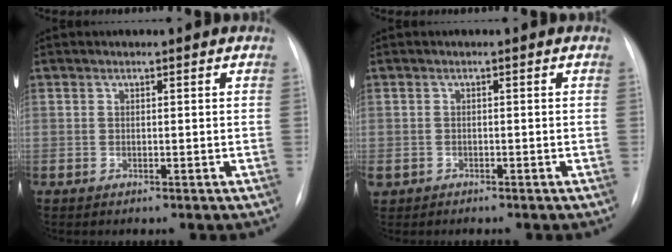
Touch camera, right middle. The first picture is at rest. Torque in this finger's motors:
{"motor_torque": [0.93, -0.93, 0.64, 0.12]}